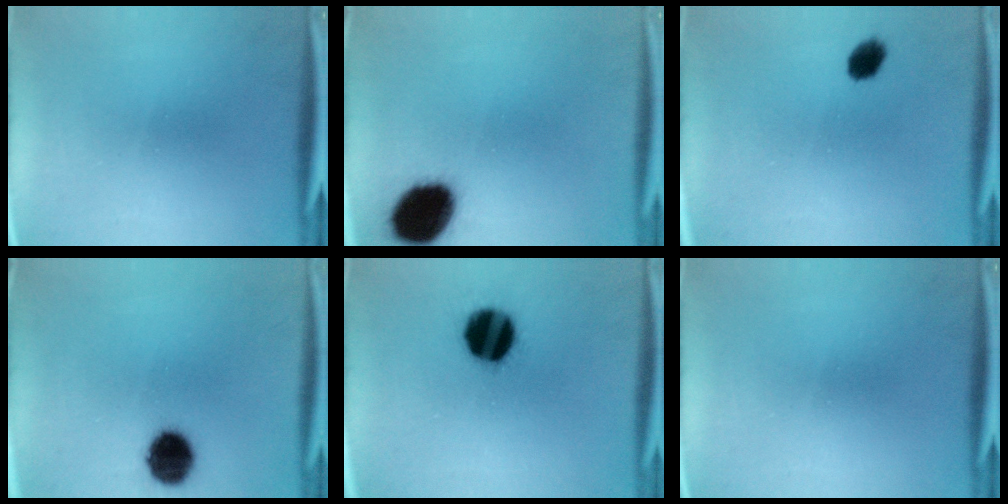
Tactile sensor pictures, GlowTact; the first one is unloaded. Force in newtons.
{"total": 16.0}
{"total": 3.7}
{"total": 10.7}
{"total": 15.0}
{"total": 0.0}